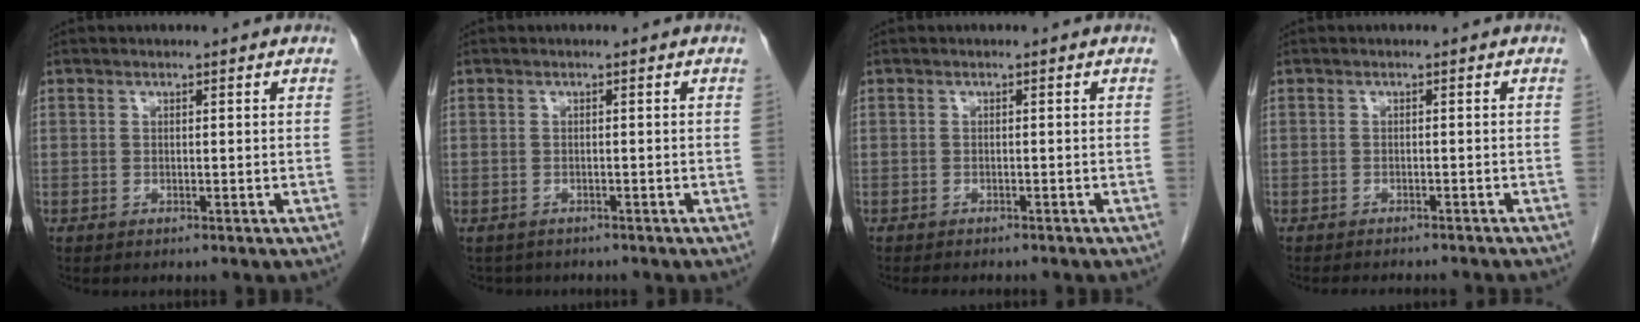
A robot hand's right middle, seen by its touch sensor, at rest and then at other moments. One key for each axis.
{"total": 2.7, "fx": -2.3, "fy": 1.4, "fz": 0.2, "tx": -0.010, "ty": -0.001, "tz": -0.031}
{"total": 4.8, "fx": -4.1, "fy": 1.2, "fz": 2.1, "tx": -0.026, "ty": -0.006, "tz": -0.046}
{"total": 7.2, "fx": -6.5, "fy": 1.2, "fz": 2.8, "tx": -0.029, "ty": -0.004, "tz": -0.075}